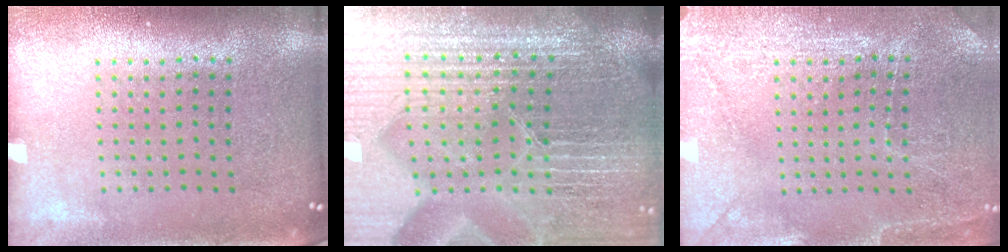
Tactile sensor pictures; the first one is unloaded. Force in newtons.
{"total": 7.0, "press": 6.1, "slide": 3.4}
{"total": 2.8, "press": 2.8, "slide": 0.4}